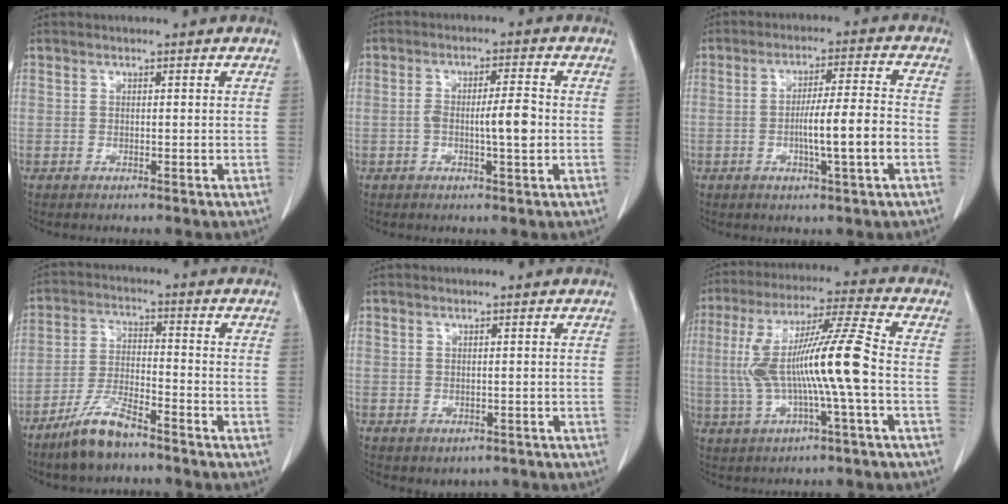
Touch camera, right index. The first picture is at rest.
{"total": 5.5, "force": [-0.8, 0.6, 5.4], "torque": [-0.095, 0.005, -0.011]}
{"total": 8.4, "force": [-2.0, -0.2, 8.1], "torque": [-0.136, 0.003, -0.035]}
{"total": 7.9, "force": [-6.1, 1.6, 4.8], "torque": [-0.104, -0.012, -0.119]}
{"total": 2.2, "force": [-1.1, 1.8, 0.7], "torque": [-0.008, 0.001, -0.005]}
{"total": 14.1, "force": [-1.3, -0.1, 14.1], "torque": [-0.279, 0.019, -0.025]}